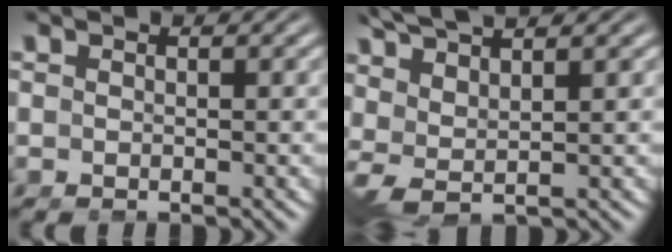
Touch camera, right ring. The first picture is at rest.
{"total": 5.5, "force": [2.9, 3.1, 3.6], "torque": [-0.095, 0.006, 0.041]}